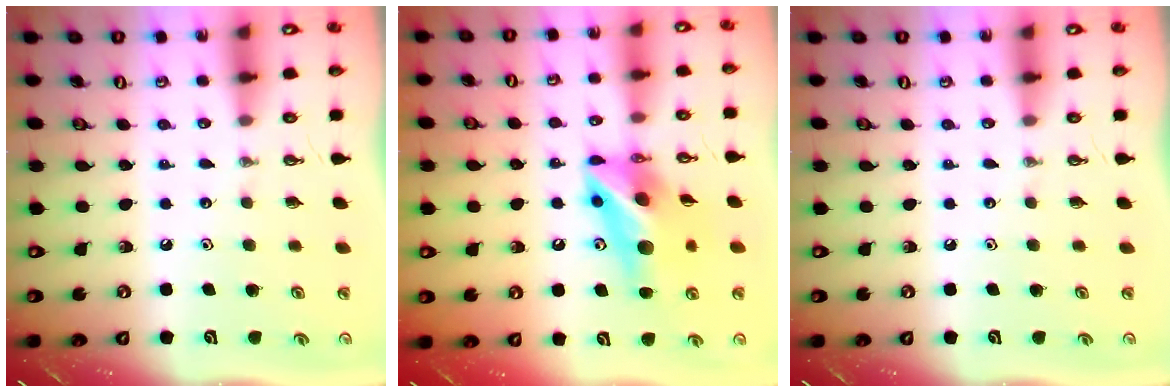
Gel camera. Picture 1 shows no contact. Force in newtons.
{"total": 12.8, "press": 12.6, "slide": 1.9}
{"total": 0.0}